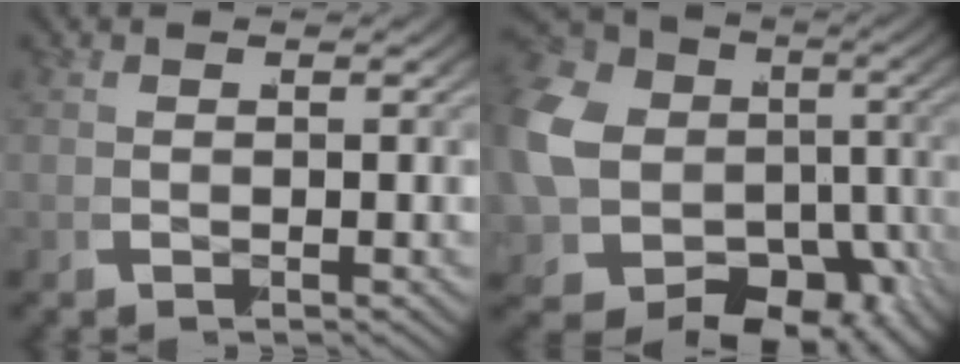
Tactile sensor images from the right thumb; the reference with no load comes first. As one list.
[{"total": 18.9, "force": [-2.6, 15.8, 10.1], "torque": [-0.237, -0.086, -0.019]}]